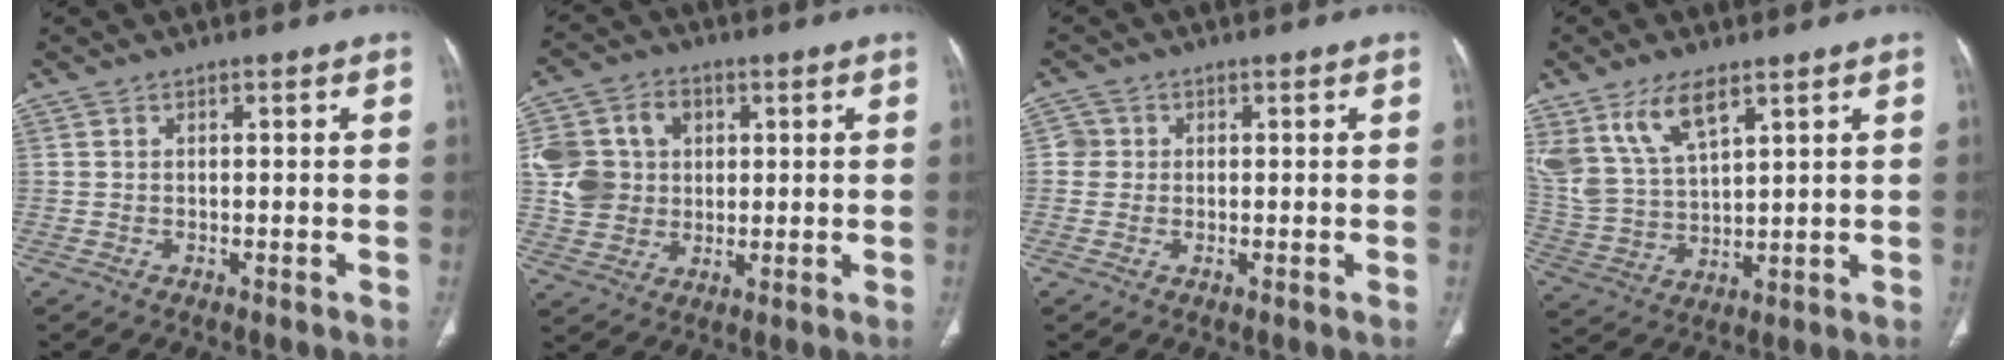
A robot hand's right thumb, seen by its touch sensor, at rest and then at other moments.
{"total": 12.2, "force": [1.8, 10.6, 5.9], "torque": [-0.097, 0.009, 0.036]}
{"total": 2.3, "force": [0.2, 2.3, 0.3], "torque": [0.010, 0.006, -0.001]}
{"total": 12.1, "force": [7.3, 5.3, 8.0], "torque": [-0.156, -0.023, 0.159]}